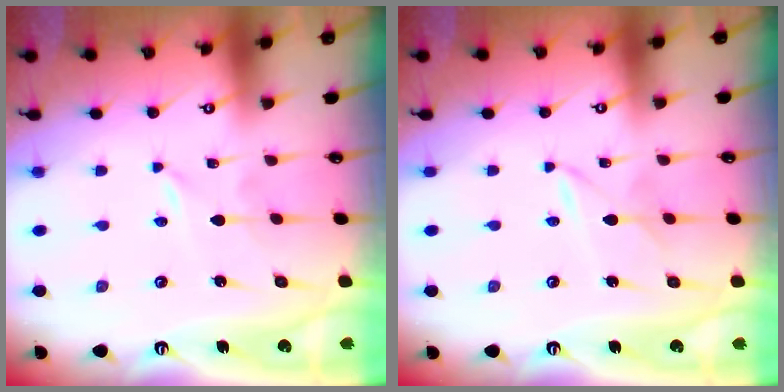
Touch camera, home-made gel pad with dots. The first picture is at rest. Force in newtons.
{"total": 2.8, "press": 2.8, "slide": 0.4}